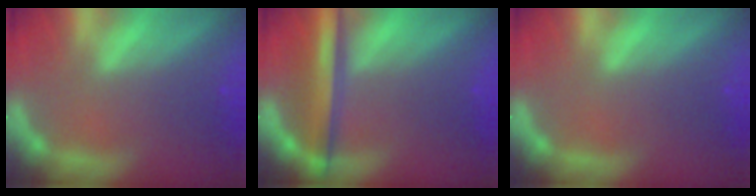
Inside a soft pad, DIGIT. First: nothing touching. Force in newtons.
{"total": 5.5}
{"total": 0.0}